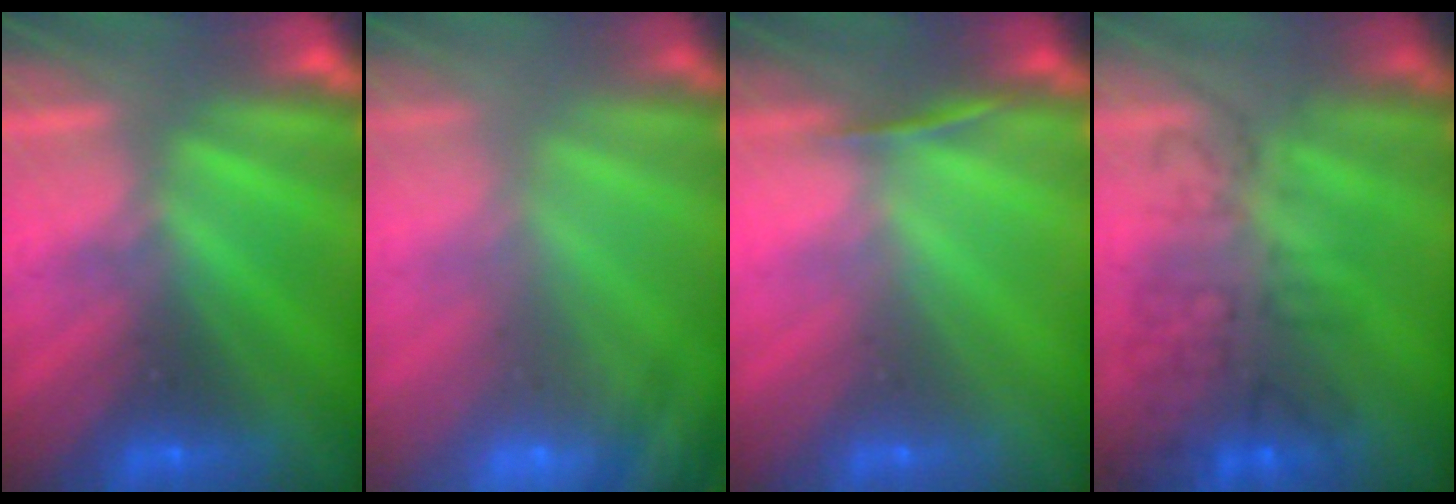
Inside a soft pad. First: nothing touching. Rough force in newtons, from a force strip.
{"total": 5.7}
{"total": 1.3}
{"total": 4.5}